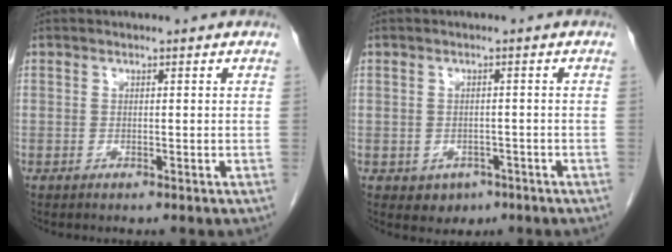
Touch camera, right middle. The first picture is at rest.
{"total": 2.9, "force": [-1.4, 2.3, 1.0], "torque": [-0.013, 0.004, -0.009]}